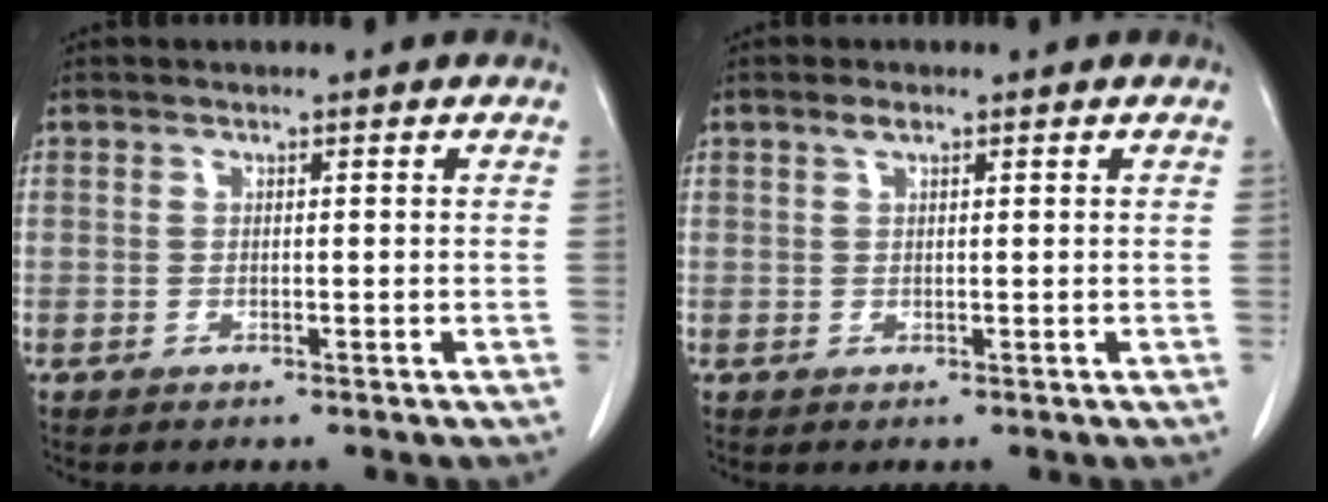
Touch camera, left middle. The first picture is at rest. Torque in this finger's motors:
{"motor_torque": [0.50, -0.46, -0.04, 0.02]}